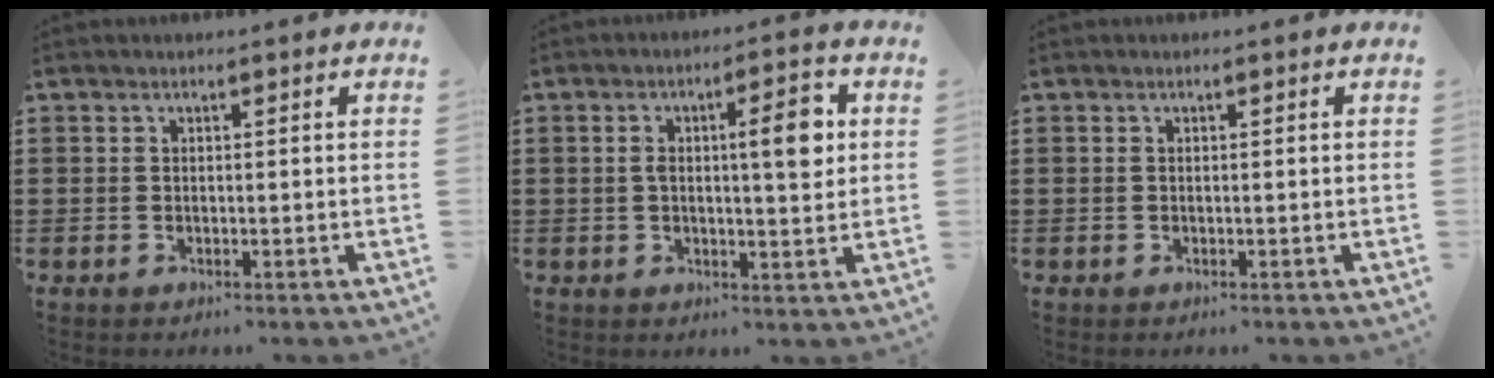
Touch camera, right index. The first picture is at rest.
{"total": 6.9, "force": [1.4, 2.0, 6.5], "torque": [-0.102, -0.001, 0.015]}
{"total": 0.0}